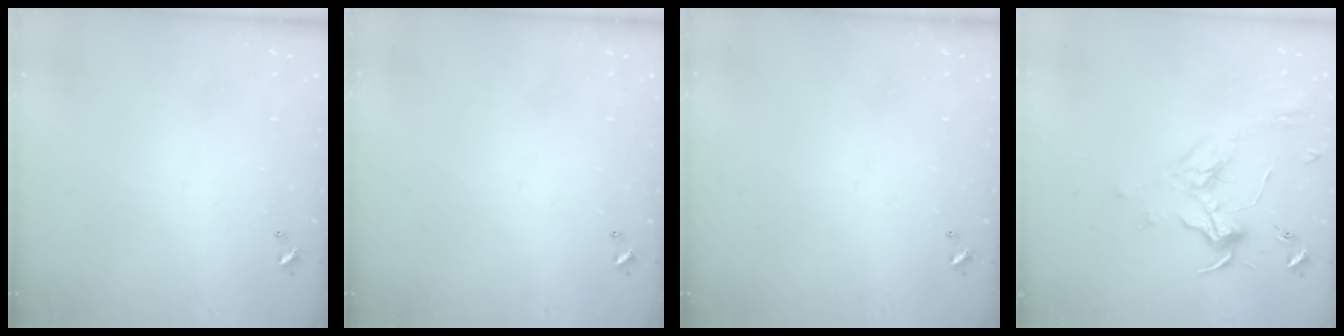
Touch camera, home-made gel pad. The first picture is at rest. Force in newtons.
{"total": 0.0}
{"total": 0.0}
{"total": 1.8, "press": 1.7, "slide": 0.7}